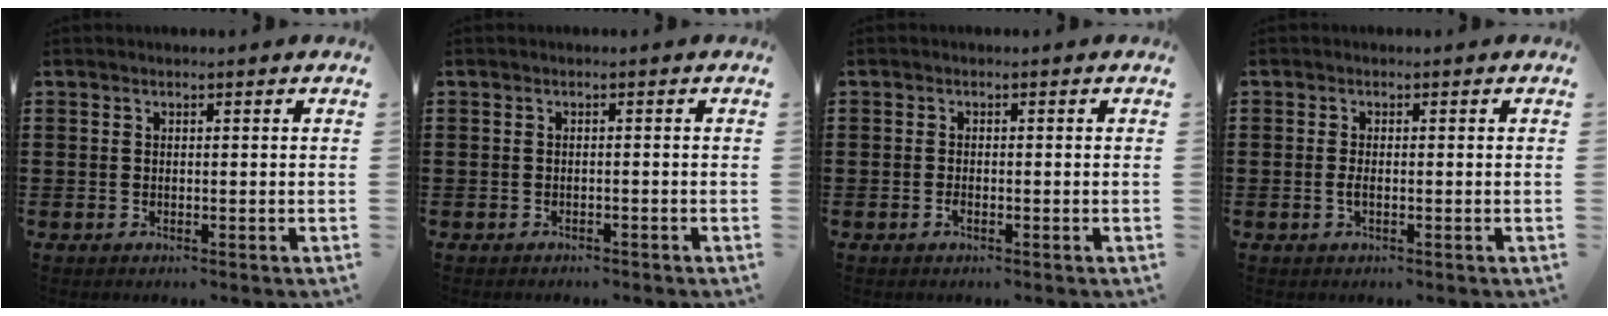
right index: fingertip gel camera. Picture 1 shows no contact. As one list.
[{"total": 0.8, "force": [-0.8, 0.2, 0.2], "torque": [-0.007, -0.002, -0.017]}, {"total": 0.8, "force": [-0.5, 0.3, 0.6], "torque": [-0.014, -0.006, -0.007]}, {"total": 1.2, "force": [-0.3, 0.3, 1.1], "torque": [-0.028, -0.005, -0.006]}]